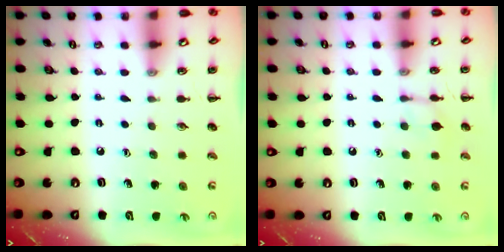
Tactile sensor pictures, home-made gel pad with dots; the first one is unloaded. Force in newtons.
{"total": 5.8, "press": 5.8, "slide": 0.3}